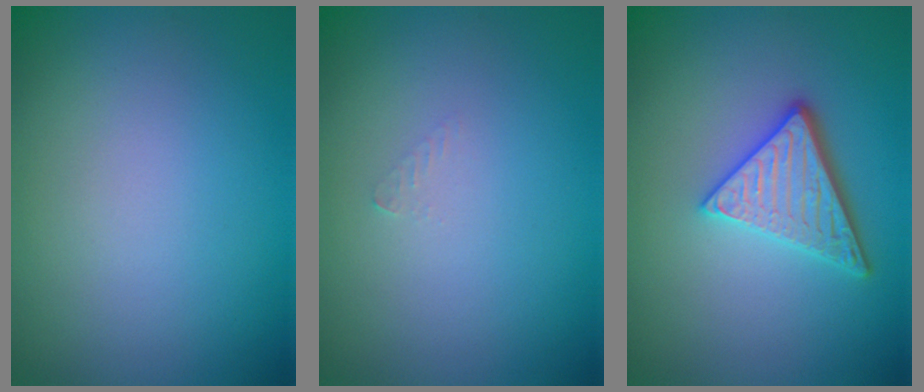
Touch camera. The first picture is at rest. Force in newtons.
{"total": 0.7, "press": 0.7, "slide": 0.1}
{"total": 4.0, "press": 3.4, "slide": 2.1}